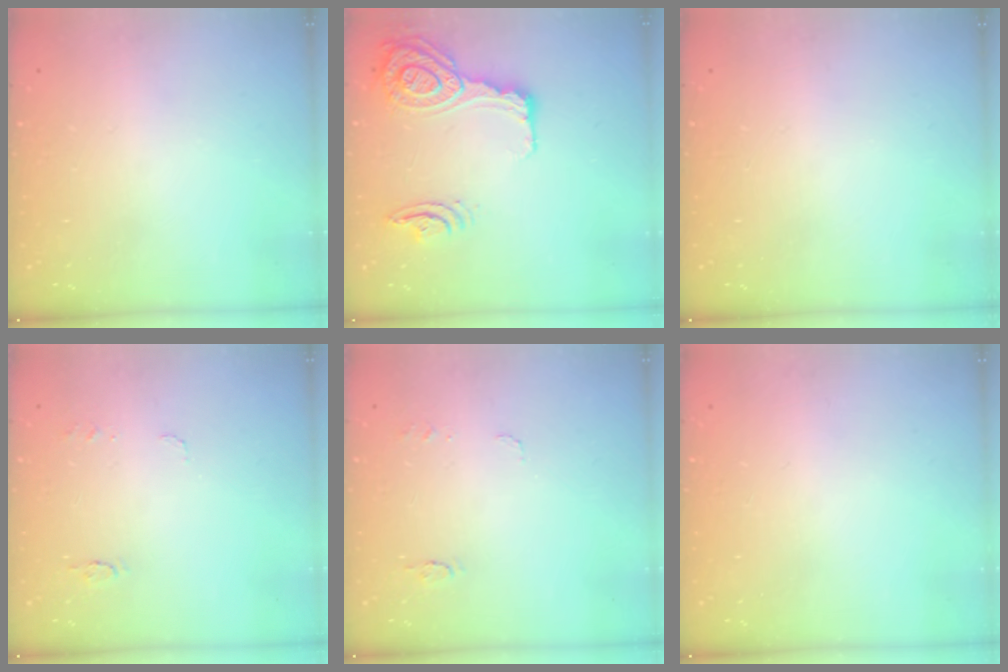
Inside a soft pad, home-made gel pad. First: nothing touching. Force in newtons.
{"total": 18.9, "press": 18.6, "slide": 3.2}
{"total": 0.0}
{"total": 5.2, "press": 5.1, "slide": 0.5}
{"total": 5.2, "press": 5.1, "slide": 0.5}
{"total": 0.0}